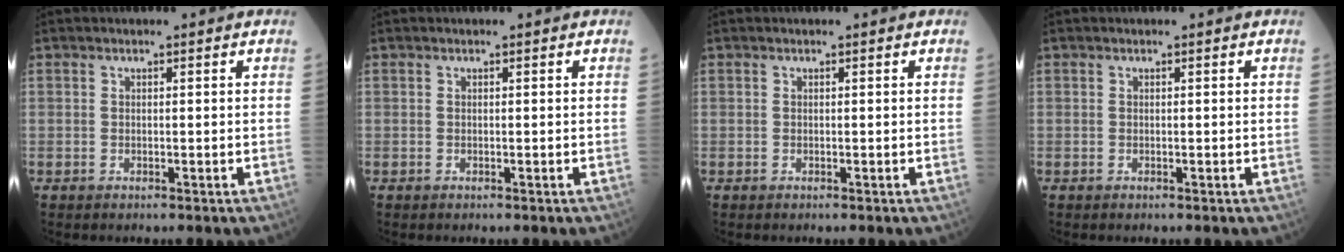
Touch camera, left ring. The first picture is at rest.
{"total": 0.0}
{"total": 0.0}
{"total": 0.0}